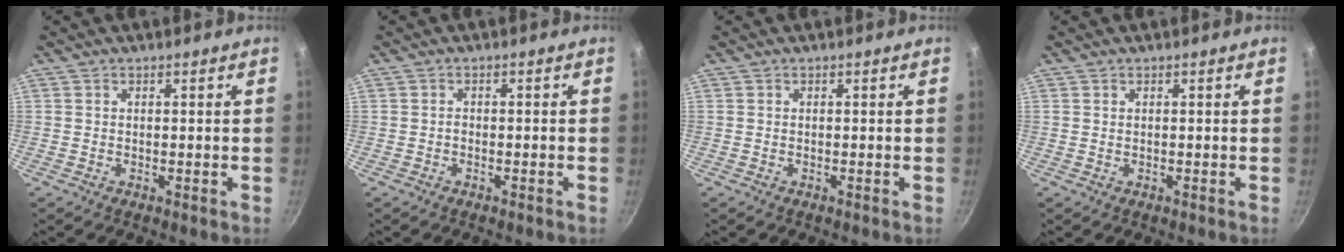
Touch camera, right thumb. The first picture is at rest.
{"total": 0.7, "force": [-0.5, 0.3, 0.3], "torque": [-0.016, 0.009, -0.009]}
{"total": 0.0}
{"total": 0.0}